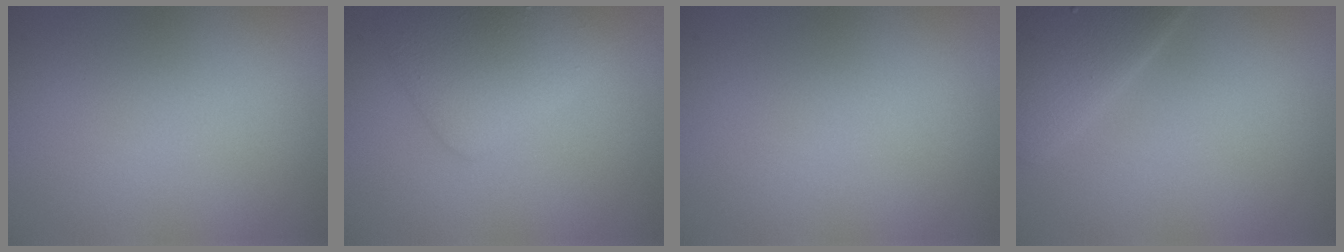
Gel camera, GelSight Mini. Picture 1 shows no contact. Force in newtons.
{"total": 3.8, "press": 3.8, "slide": 0.1}
{"total": 0.0}
{"total": 5.5, "press": 5.5, "slide": 0.3}